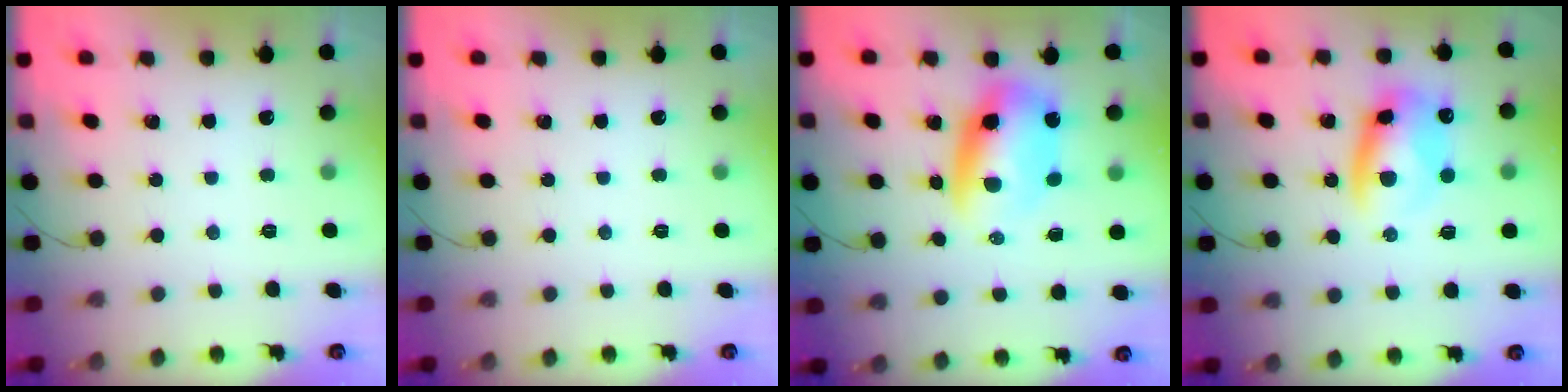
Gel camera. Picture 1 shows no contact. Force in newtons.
{"total": 0.0}
{"total": 9.4, "press": 9.0, "slide": 2.6}
{"total": 11.6, "press": 11.3, "slide": 2.4}